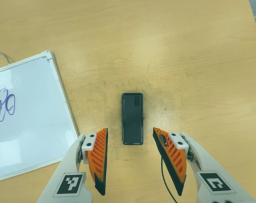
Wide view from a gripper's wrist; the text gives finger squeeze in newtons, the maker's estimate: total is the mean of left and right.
{"total": 0.0}